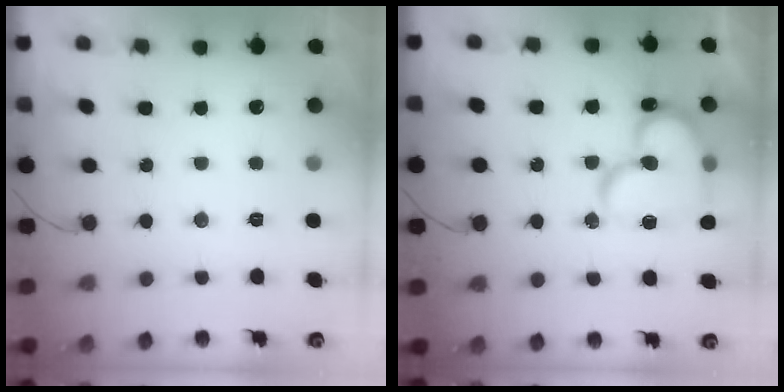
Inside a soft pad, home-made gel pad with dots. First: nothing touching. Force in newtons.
{"total": 18.1, "press": 18.1, "slide": 1.8}